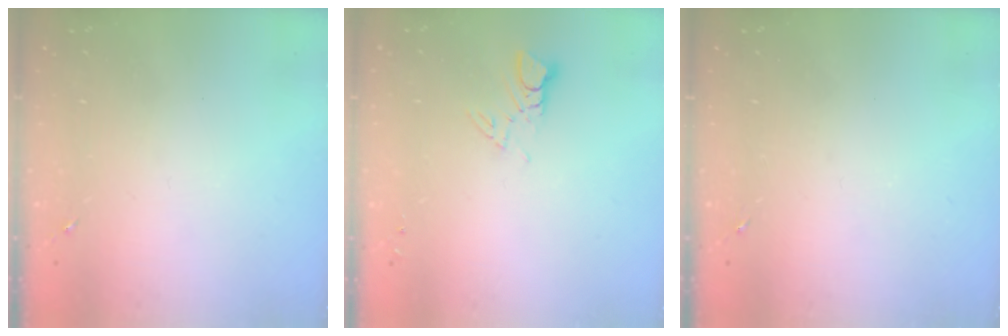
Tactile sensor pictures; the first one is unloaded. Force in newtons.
{"total": 3.8, "press": 3.8, "slide": 0.3}
{"total": 0.0}